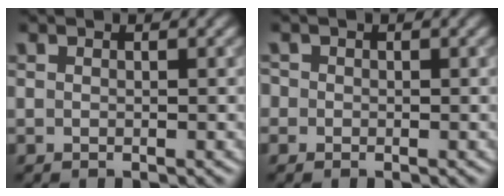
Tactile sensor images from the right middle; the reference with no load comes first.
{"total": 0.8, "force": [-0.1, 0.8, 0.0], "torque": [0.005, -0.004, -0.006]}